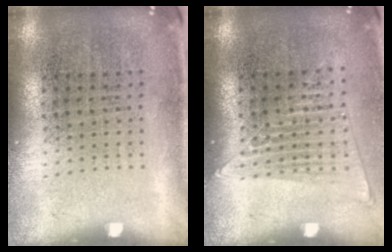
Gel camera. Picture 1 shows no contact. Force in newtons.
{"total": 1.3, "press": 1.2, "slide": 0.5}